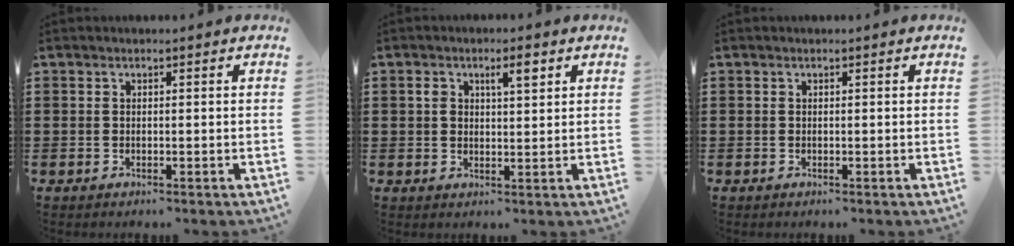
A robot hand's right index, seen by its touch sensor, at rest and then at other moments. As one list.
[{"total": 3.5, "force": [1.5, 1.3, 2.9], "torque": [-0.046, 0.001, 0.020]}, {"total": 0.0}]